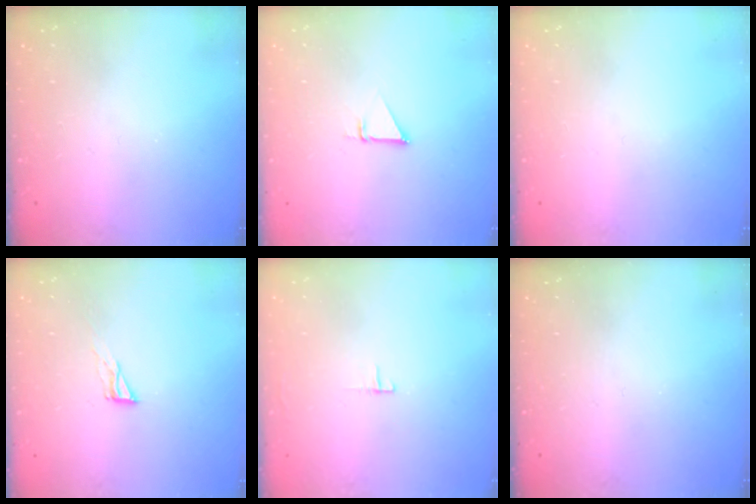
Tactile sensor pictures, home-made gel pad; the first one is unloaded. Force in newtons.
{"total": 1.4, "press": 1.4, "slide": 0.0}
{"total": 0.0}
{"total": 4.3, "press": 4.2, "slide": 0.3}
{"total": 3.6, "press": 3.5, "slide": 0.3}
{"total": 0.0}